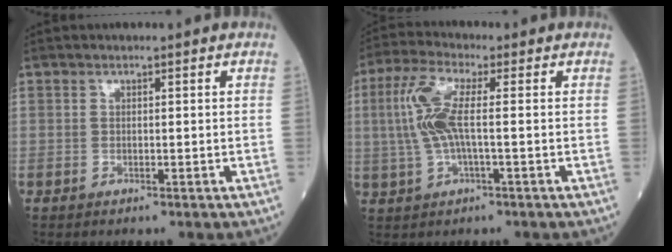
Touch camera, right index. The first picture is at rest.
{"total": 7.7, "force": [0.4, 1.6, 7.5], "torque": [-0.179, 0.014, 0.005]}